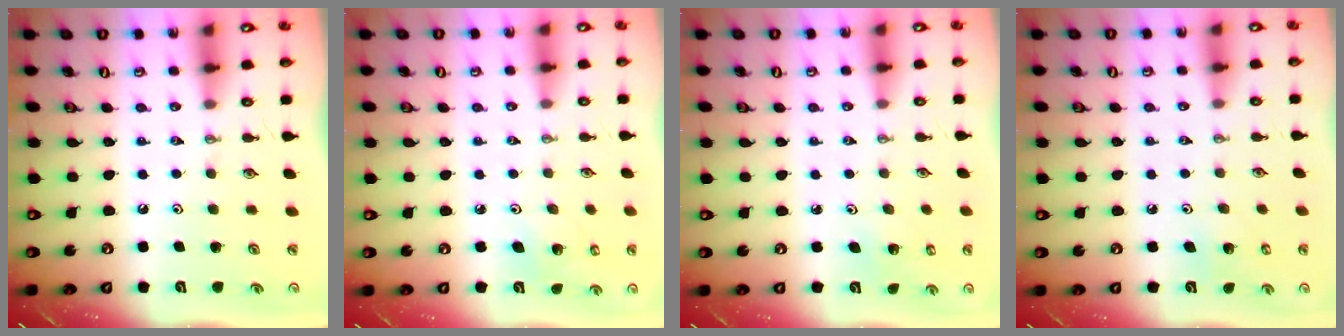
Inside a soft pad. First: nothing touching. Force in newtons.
{"total": 5.8, "press": 5.7, "slide": 1.1}
{"total": 2.3, "press": 2.3, "slide": 0.3}
{"total": 4.6, "press": 4.6, "slide": 0.3}